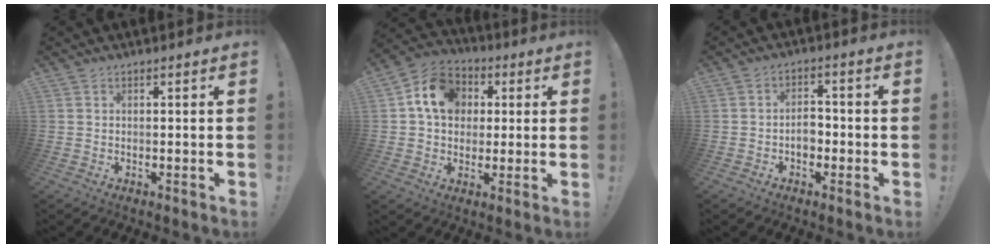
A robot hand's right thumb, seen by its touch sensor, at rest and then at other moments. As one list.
[{"total": 14.0, "force": [3.7, 11.5, 7.0], "torque": [-0.097, 0.004, 0.076]}, {"total": 5.2, "force": [-1.5, 3.8, 3.2], "torque": [-0.048, 0.006, -0.032]}]